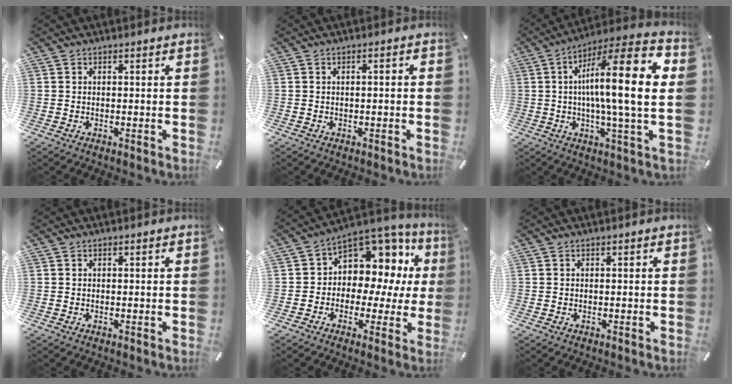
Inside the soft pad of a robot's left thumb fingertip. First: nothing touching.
{"total": 1.3, "force": [-0.4, 0.3, 1.2], "torque": [-0.021, 0.000, -0.006]}
{"total": 18.4, "force": [2.1, 2.2, 18.2], "torque": [-0.303, -0.006, 0.017]}
{"total": 0.0}
{"total": 9.3, "force": [2.9, 7.7, 4.4], "torque": [-0.067, -0.043, 0.058]}
{"total": 0.0}